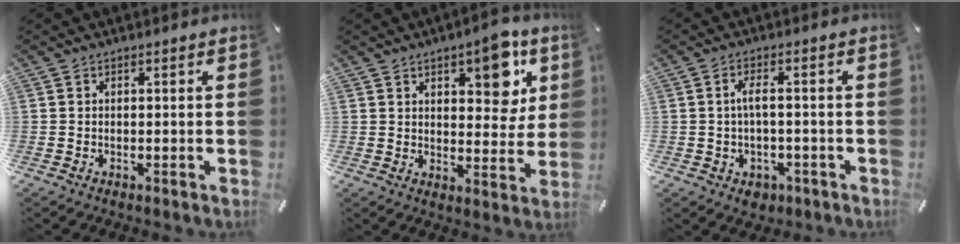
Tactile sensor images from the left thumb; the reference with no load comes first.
{"total": 10.3, "force": [5.6, 5.2, 7.0], "torque": [-0.067, -0.033, 0.088]}
{"total": 5.0, "force": [-0.6, 2.9, 4.0], "torque": [-0.079, 0.010, -0.013]}